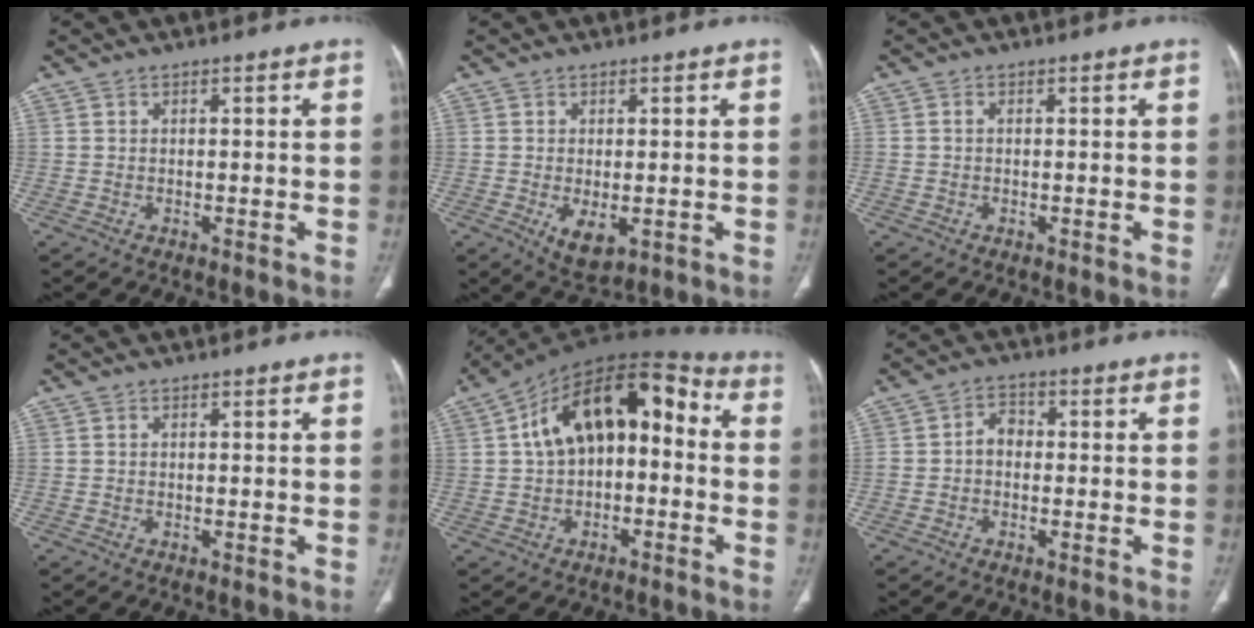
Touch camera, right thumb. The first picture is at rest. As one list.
[{"total": 5.1, "force": [-1.2, 2.6, 4.2], "torque": [-0.068, -0.013, -0.008]}, {"total": 0.6, "force": [0.0, 0.4, 0.4], "torque": [-0.010, 0.001, -0.002]}, {"total": 0.0}, {"total": 17.0, "force": [1.0, 10.1, 13.7], "torque": [-0.186, 0.058, 0.006]}, {"total": 5.4, "force": [-0.6, 4.0, 3.5], "torque": [-0.047, 0.021, -0.020]}]